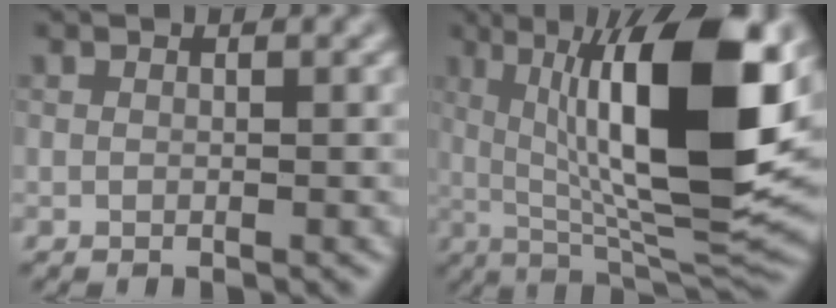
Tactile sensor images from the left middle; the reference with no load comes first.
{"total": 14.4, "force": [3.0, 4.1, 13.5], "torque": [-0.216, -0.001, 0.058]}